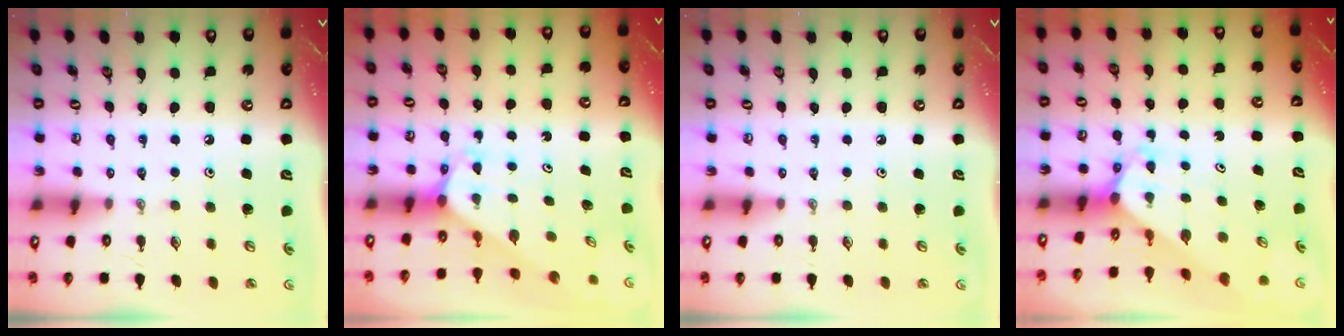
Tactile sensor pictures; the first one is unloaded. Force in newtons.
{"total": 2.0, "press": 2.0, "slide": 0.1}
{"total": 0.0}
{"total": 3.2, "press": 3.2, "slide": 0.3}